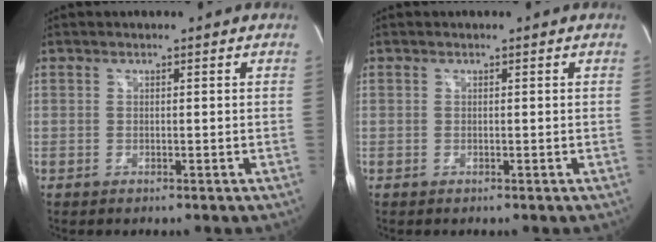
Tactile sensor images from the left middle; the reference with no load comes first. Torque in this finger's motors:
{"motor_torque": [0.00, 0.00, 0.00, 0.00]}